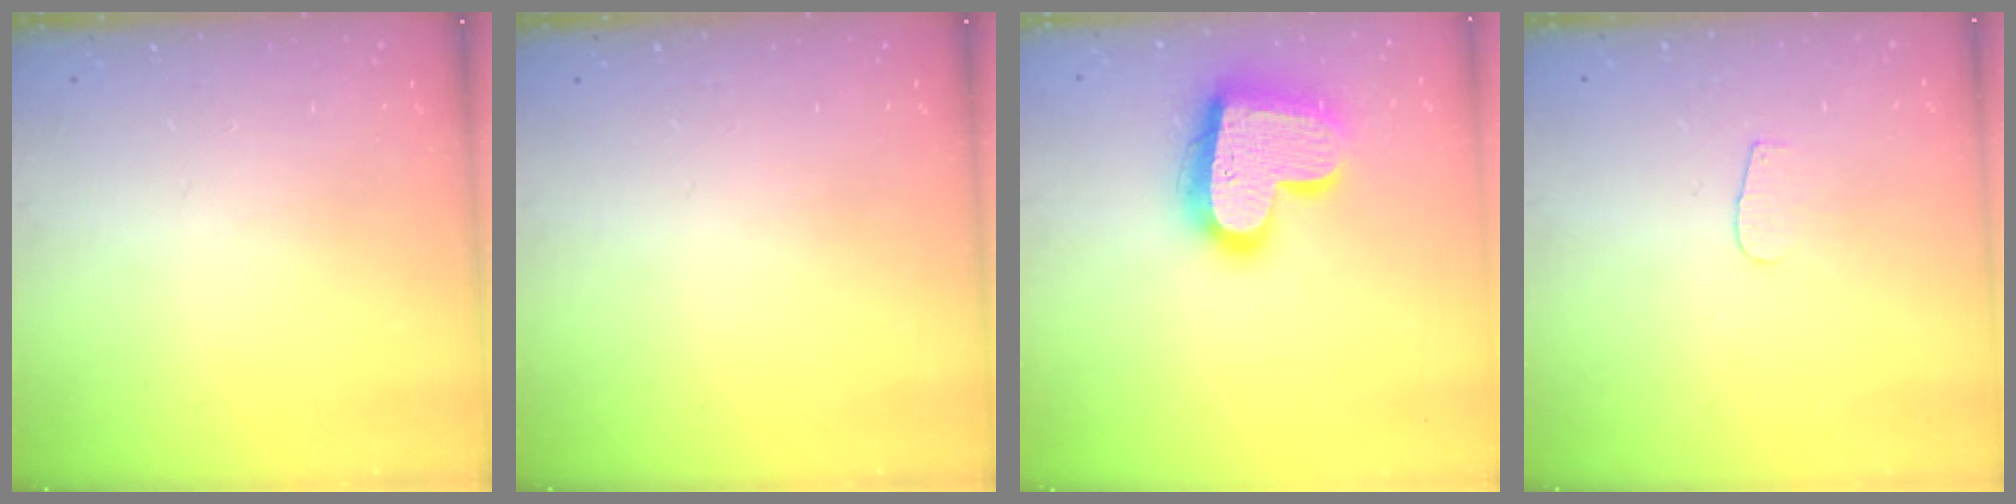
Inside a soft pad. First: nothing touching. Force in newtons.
{"total": 0.0}
{"total": 20.4, "press": 20.3, "slide": 1.7}
{"total": 3.7, "press": 3.7, "slide": 0.4}